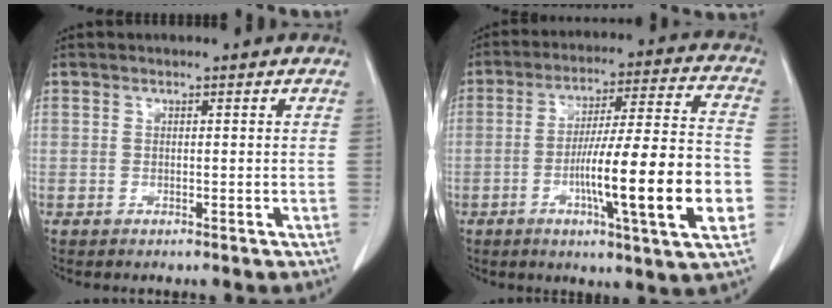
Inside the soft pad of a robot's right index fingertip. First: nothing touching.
{"total": 18.8, "force": [-4.7, 0.8, 18.1], "torque": [-0.260, 0.003, -0.067]}